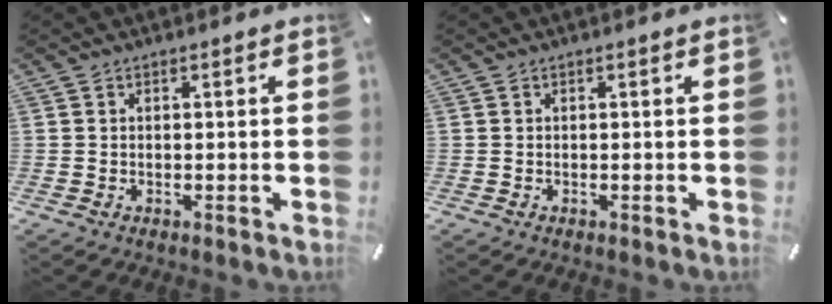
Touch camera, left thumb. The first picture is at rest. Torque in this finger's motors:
{"motor_torque": [0.01, 0.00, 0.00, 0.00, 0.00]}